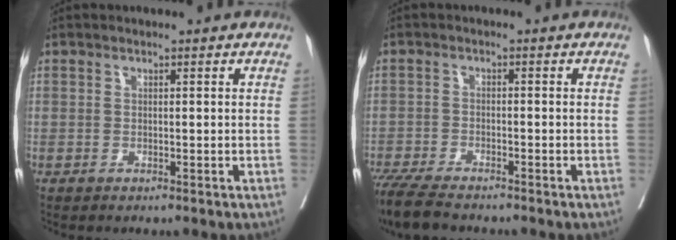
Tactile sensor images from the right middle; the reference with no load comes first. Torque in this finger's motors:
{"motor_torque": [1.05, -1.09, 0.37, 0.11]}